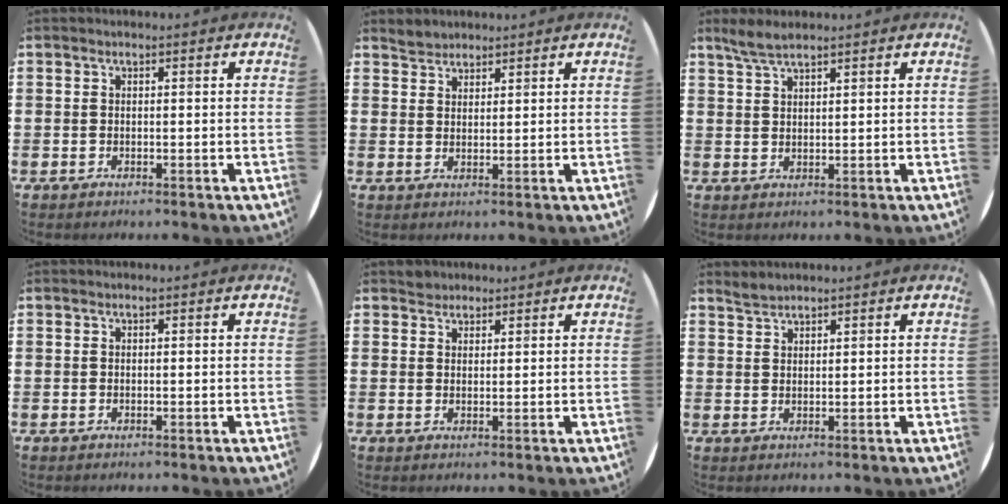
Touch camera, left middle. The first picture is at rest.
{"total": 2.1, "force": [2.0, 0.7, -0.2], "torque": [-0.001, 0.004, 0.040]}
{"total": 2.8, "force": [2.4, 0.4, 1.4], "torque": [-0.032, 0.004, 0.045]}
{"total": 0.0}
{"total": 1.8, "force": [1.6, 0.6, -0.2], "torque": [0.009, 0.000, 0.032]}
{"total": 1.7, "force": [1.7, 0.2, 0.0], "torque": [-0.004, 0.003, 0.033]}